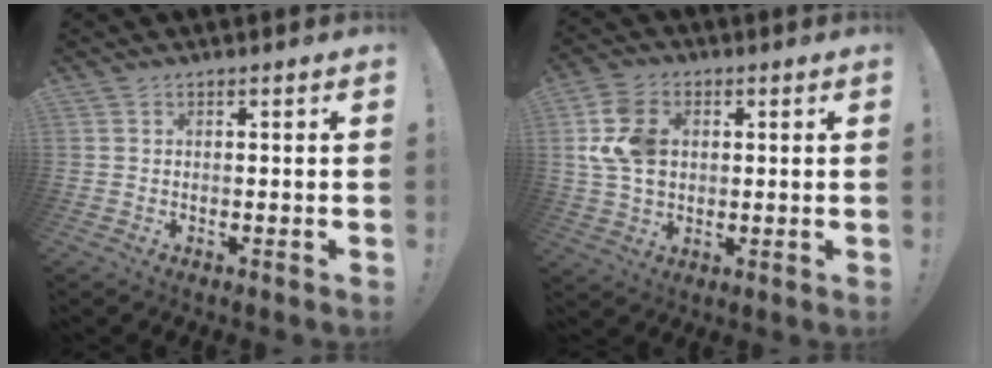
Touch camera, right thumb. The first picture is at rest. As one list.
[{"total": 13.5, "force": [2.4, 10.0, 8.7], "torque": [-0.171, -0.001, 0.050]}]